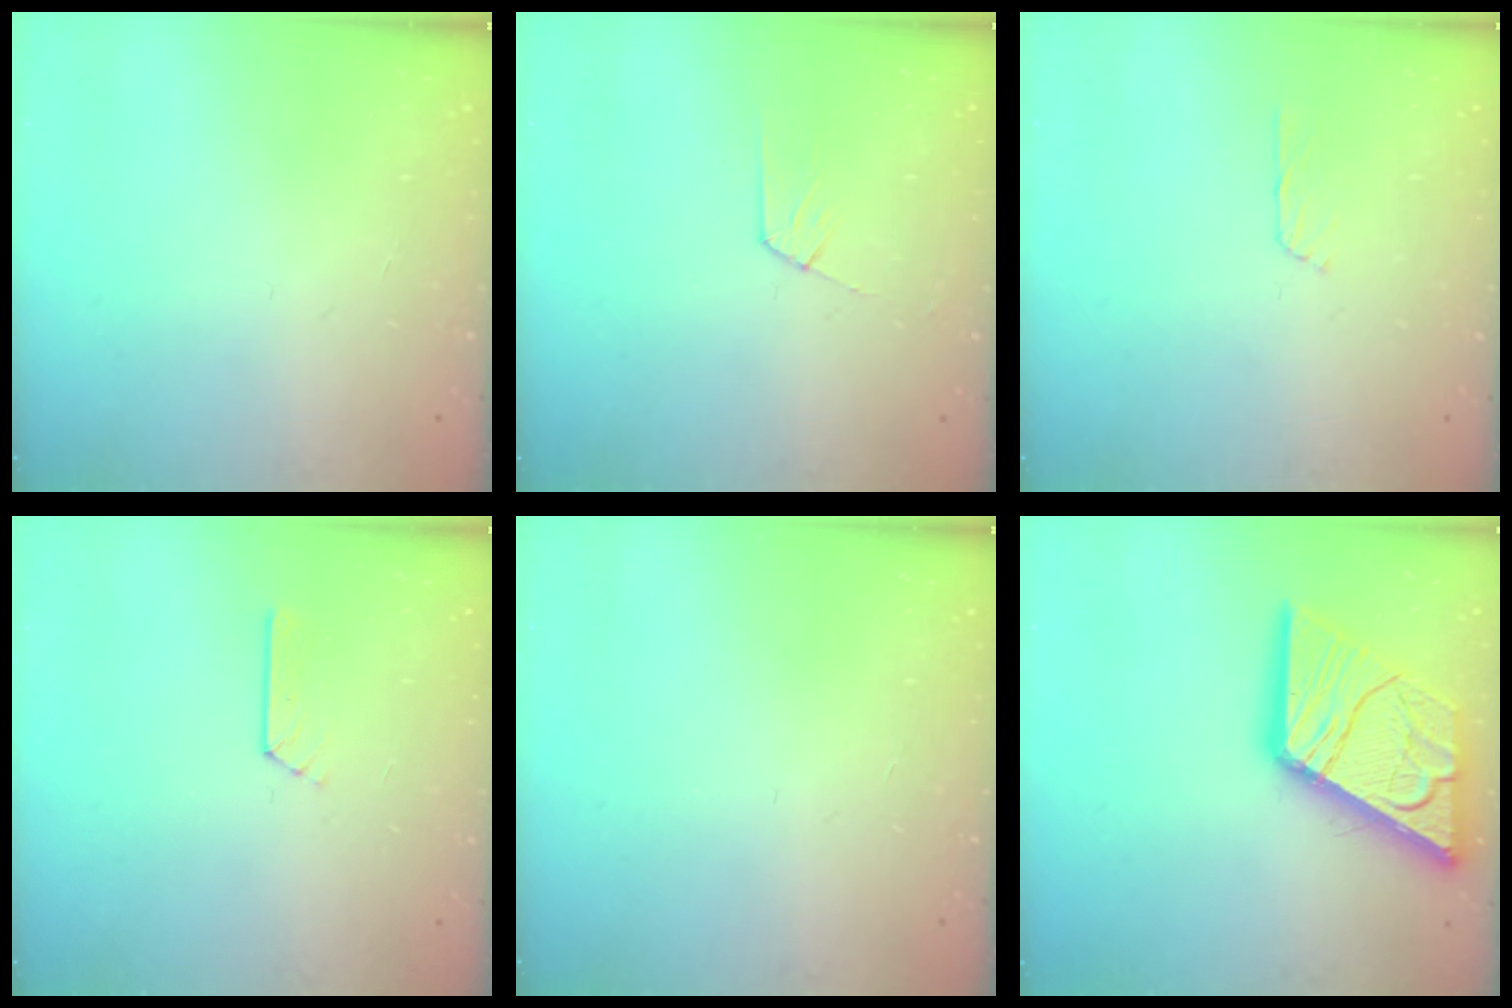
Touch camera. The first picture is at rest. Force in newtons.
{"total": 6.0, "press": 6.0, "slide": 0.6}
{"total": 3.2, "press": 3.2, "slide": 0.4}
{"total": 2.6, "press": 2.6, "slide": 0.3}
{"total": 0.0}
{"total": 22.7, "press": 22.6, "slide": 2.7}